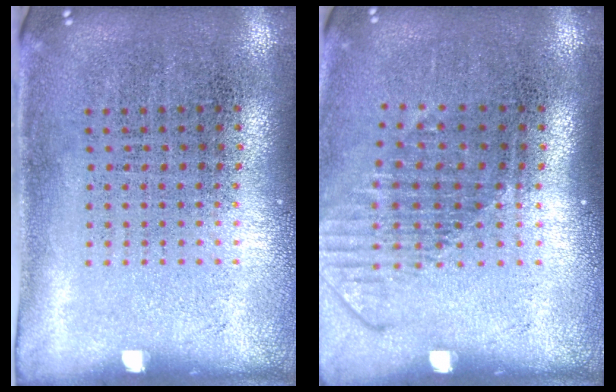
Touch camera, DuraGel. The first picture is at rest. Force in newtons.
{"total": 1.6, "press": 1.2, "slide": 1.0}